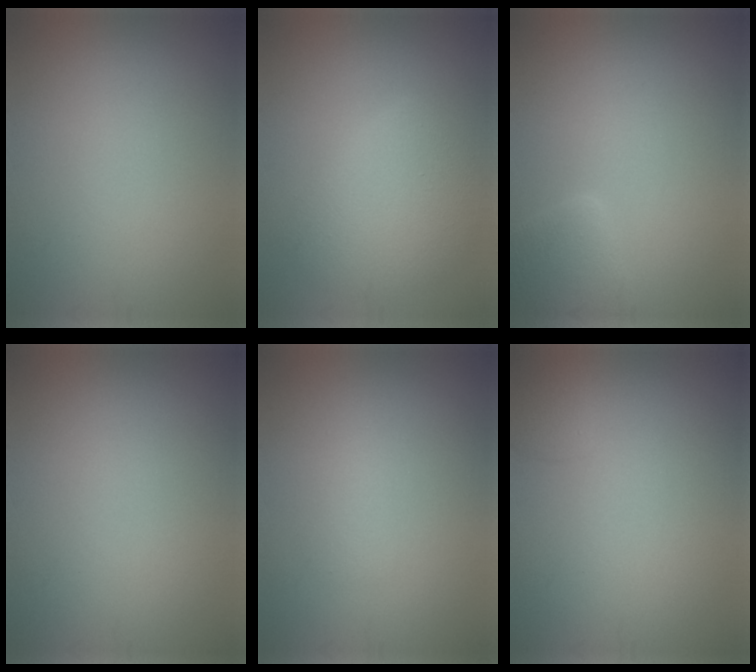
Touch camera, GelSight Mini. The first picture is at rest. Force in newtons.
{"total": 4.4, "press": 4.4, "slide": 0.1}
{"total": 2.9, "press": 2.9, "slide": 0.2}
{"total": 0.0}
{"total": 1.3, "press": 1.3, "slide": 0.0}
{"total": 0.9, "press": 0.9, "slide": 0.1}